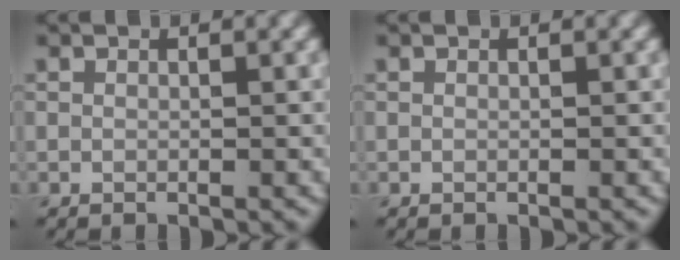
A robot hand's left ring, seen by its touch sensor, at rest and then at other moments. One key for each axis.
{"total": 0.0}